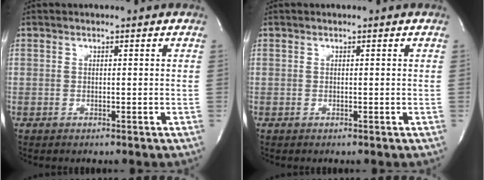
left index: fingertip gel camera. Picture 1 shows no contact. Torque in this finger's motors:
{"motor_torque": [0.03, 0.03, 0.00, 0.00]}